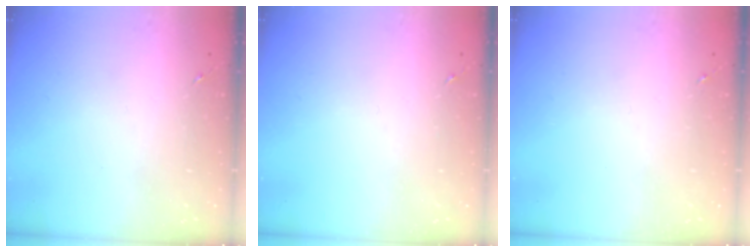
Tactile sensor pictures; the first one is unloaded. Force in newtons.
{"total": 0.0}
{"total": 0.0}